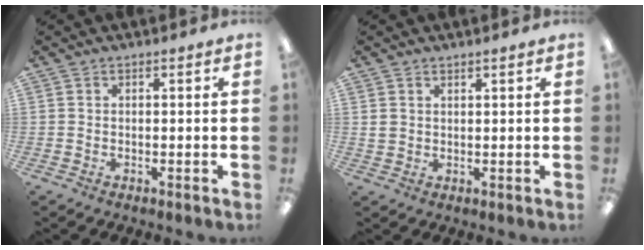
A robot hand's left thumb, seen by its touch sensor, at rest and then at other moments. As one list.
[{"total": 1.8, "force": [1.2, 1.3, 0.4], "torque": [-0.010, 0.001, 0.022]}]